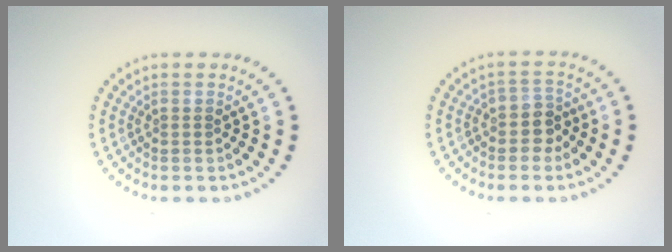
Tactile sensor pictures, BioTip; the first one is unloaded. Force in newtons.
{"total": 2.0, "press": 1.7, "slide": 1.1}